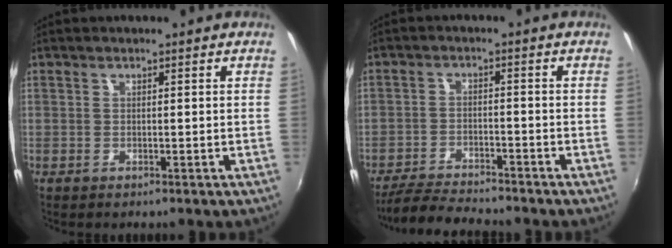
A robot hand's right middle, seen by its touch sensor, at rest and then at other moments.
{"total": 8.4, "force": [-7.8, 1.3, 2.8], "torque": [-0.084, -0.010, -0.133]}